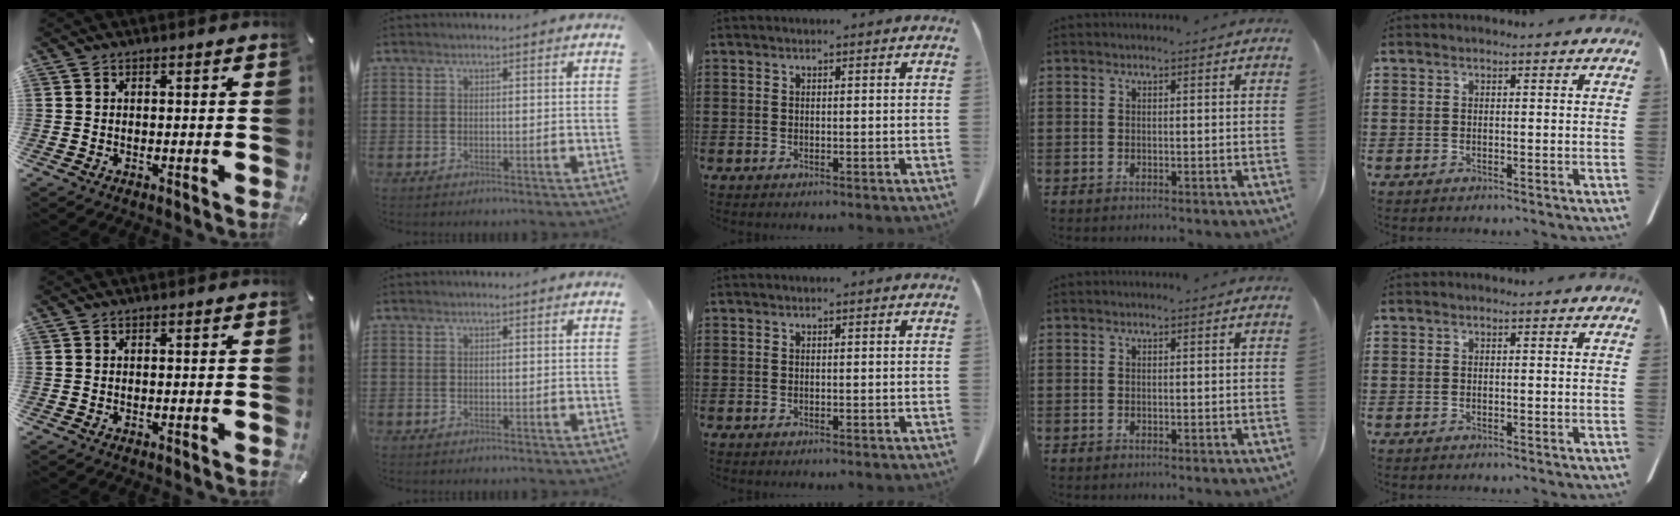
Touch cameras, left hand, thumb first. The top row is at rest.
{}